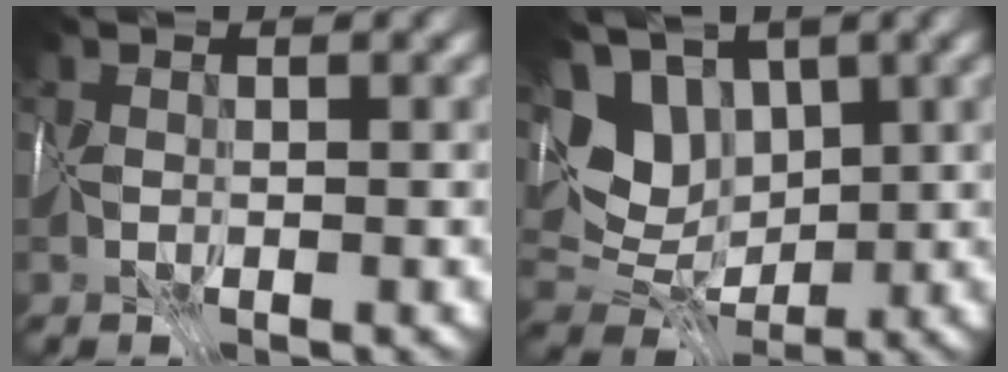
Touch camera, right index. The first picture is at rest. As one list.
[{"total": 6.2, "force": [2.3, 4.8, 3.1], "torque": [-0.055, 0.013, 0.043]}]